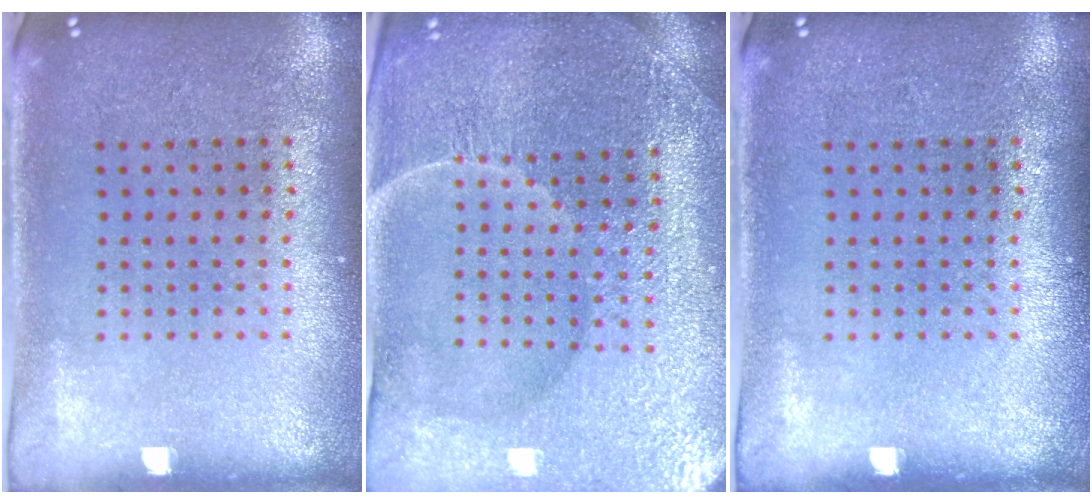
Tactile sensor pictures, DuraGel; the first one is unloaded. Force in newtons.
{"total": 5.0, "press": 4.8, "slide": 1.5}
{"total": 0.0}